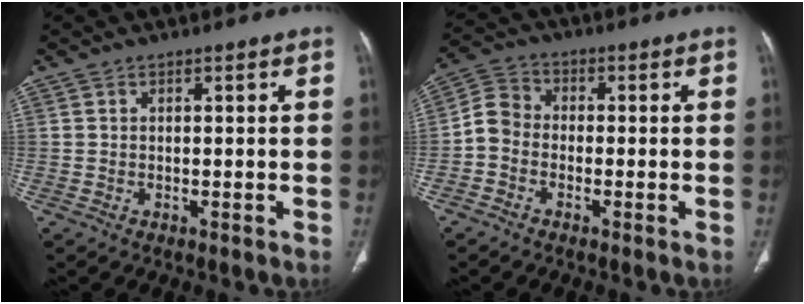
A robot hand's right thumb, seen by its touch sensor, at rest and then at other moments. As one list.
[{"total": 5.1, "force": [-1.5, 4.2, 2.6], "torque": [-0.039, 0.020, -0.047]}]